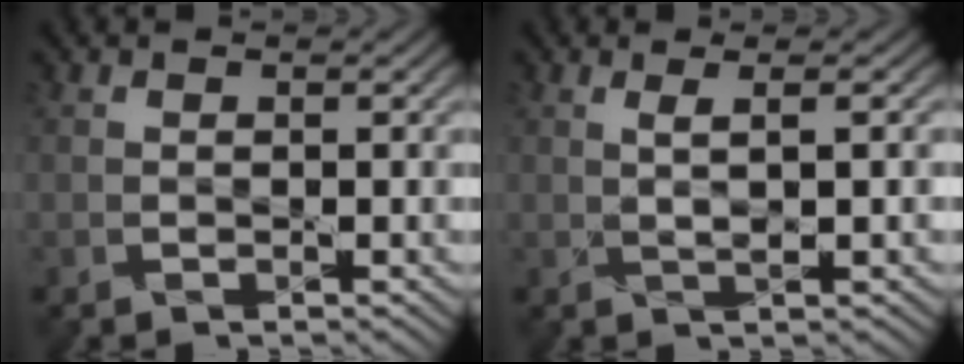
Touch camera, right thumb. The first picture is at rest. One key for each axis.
{"total": 1.9, "fx": 0.7, "fy": -0.1, "fz": 1.8, "tx": -0.035, "ty": 0.007, "tz": 0.011}